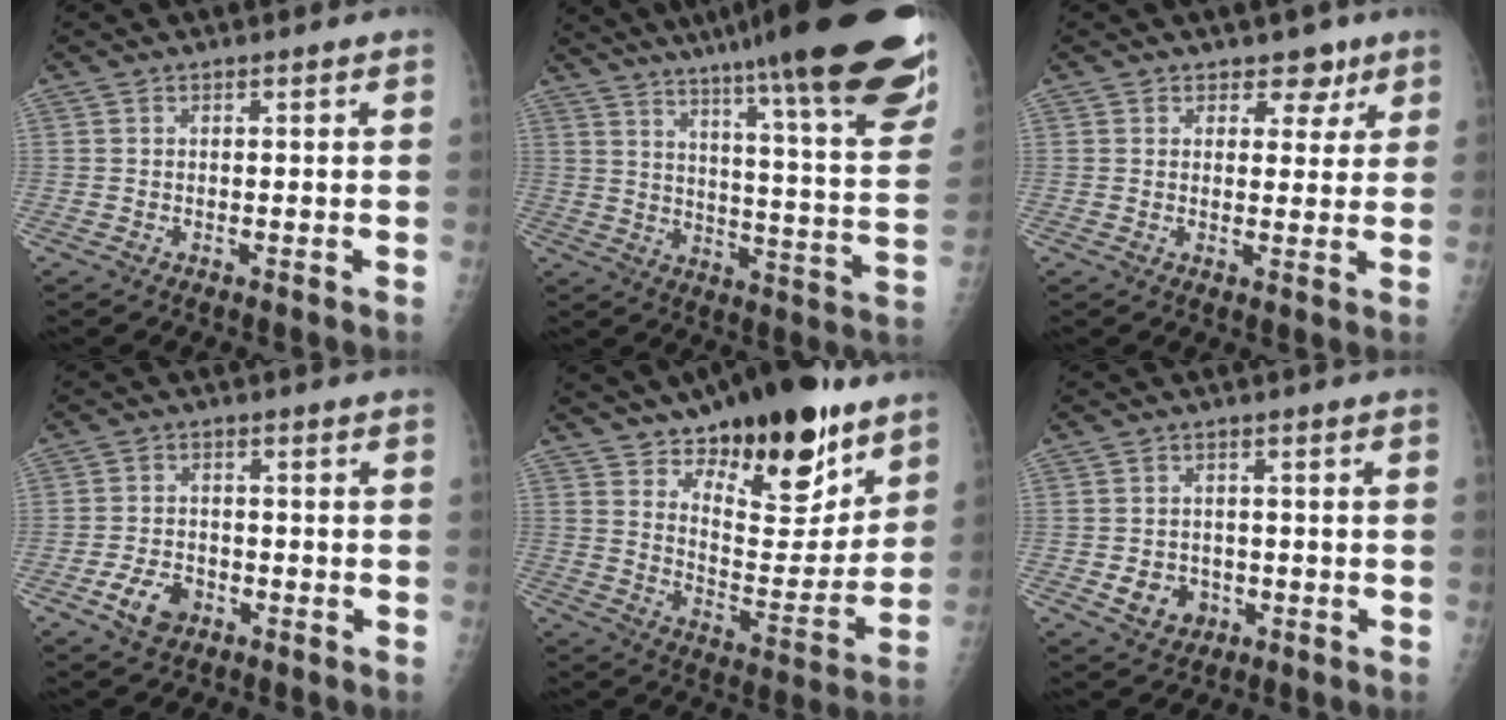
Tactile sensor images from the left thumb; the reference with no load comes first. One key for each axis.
{"total": 31.5, "fx": 23.3, "fy": 3.0, "fz": 21.0, "tx": -0.257, "ty": -0.105, "tz": 0.318}
{"total": 4.4, "fx": 2.9, "fy": 3.1, "fz": 1.3, "tx": 0.016, "ty": -0.013, "tz": 0.037}
{"total": 5.9, "fx": -2.9, "fy": 4.0, "fz": 3.3, "tx": -0.053, "ty": 0.015, "tz": -0.049}
{"total": 23.3, "fx": 15.5, "fy": 9.8, "fz": 14.5, "tx": -0.170, "ty": -0.083, "tz": 0.240}
{"total": 5.4, "fx": -1.6, "fy": 4.6, "fz": 2.3, "tx": -0.020, "ty": 0.009, "tz": -0.019}